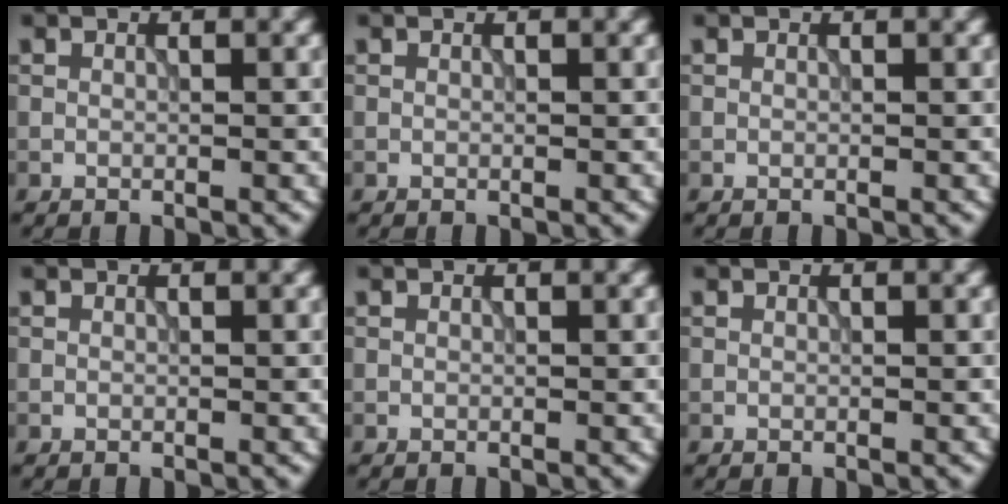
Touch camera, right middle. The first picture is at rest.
{"total": 0.0}
{"total": 0.0}
{"total": 0.0}
{"total": 0.0}
{"total": 0.0}